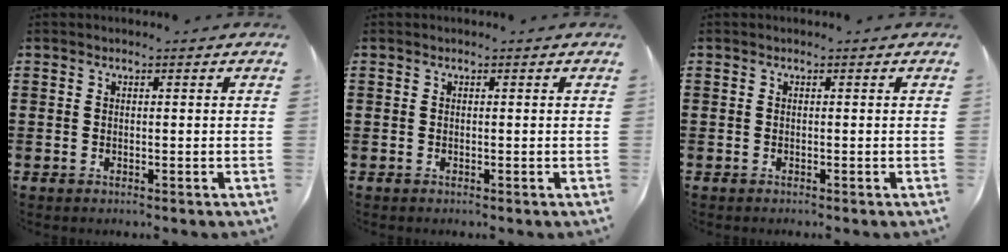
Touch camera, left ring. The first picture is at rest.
{"total": 0.0}
{"total": 0.0}